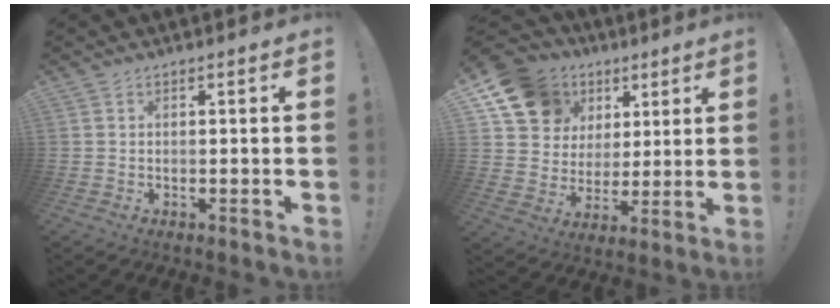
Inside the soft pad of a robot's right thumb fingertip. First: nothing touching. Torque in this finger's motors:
{"motor_torque": [1.49, 2.37, 0.92, 0.45, 0.09]}